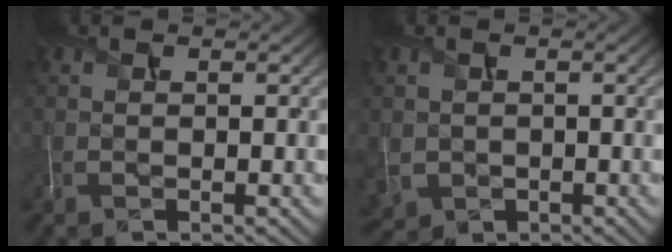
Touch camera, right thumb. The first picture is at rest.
{"total": 2.3, "force": [-0.2, 2.2, 0.5], "torque": [-0.032, -0.015, -0.001]}